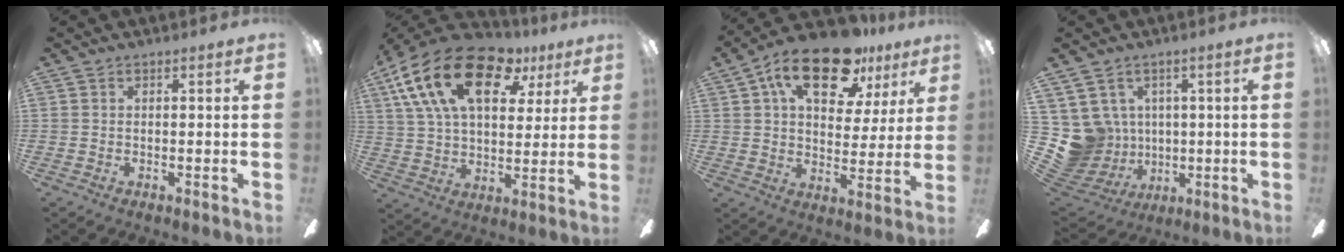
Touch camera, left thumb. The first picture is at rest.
{"total": 22.9, "force": [11.4, 12.2, 15.7], "torque": [-0.291, -0.046, 0.190]}
{"total": 18.6, "force": [11.0, 9.1, 11.9], "torque": [-0.192, -0.043, 0.187]}
{"total": 10.0, "force": [1.2, 9.8, 1.7], "torque": [-0.088, -0.021, 0.029]}